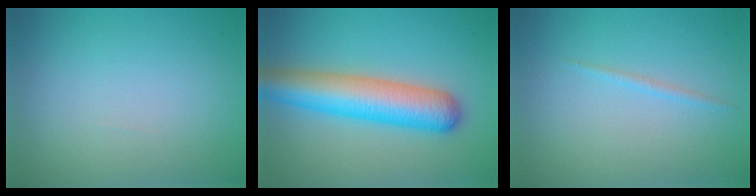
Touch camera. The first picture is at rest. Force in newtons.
{"total": 7.6, "press": 7.6, "slide": 0.3}
{"total": 0.8, "press": 0.8, "slide": 0.1}